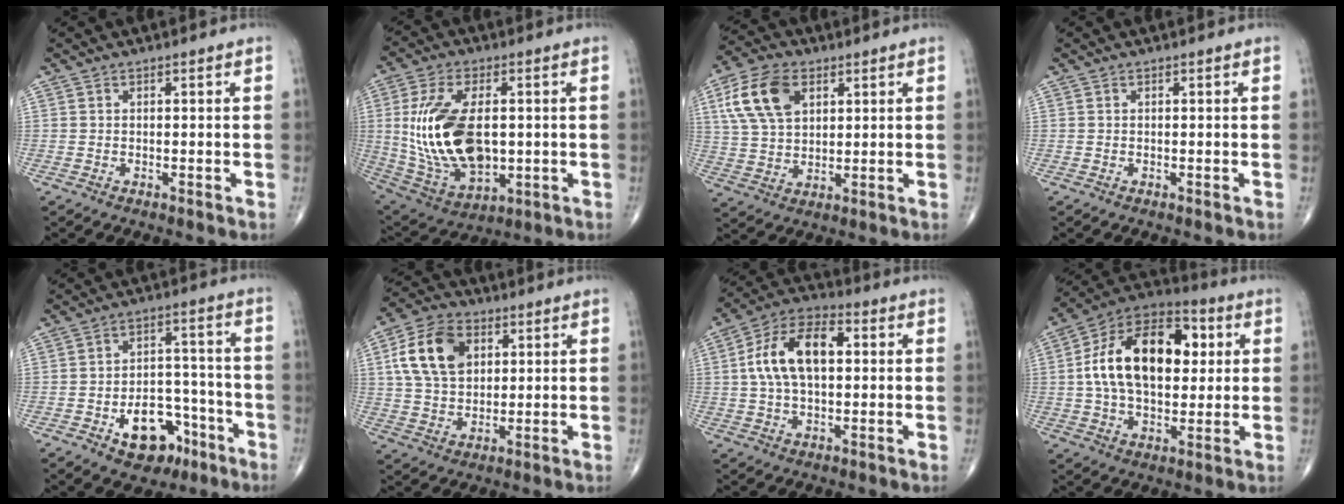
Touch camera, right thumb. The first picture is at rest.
{"total": 19.8, "force": [0.7, 10.9, 16.5], "torque": [-0.322, -0.014, 0.031]}
{"total": 12.5, "force": [4.7, 7.7, 8.7], "torque": [-0.157, -0.002, 0.091]}
{"total": 0.0}
{"total": 12.0, "force": [-5.9, 7.7, 7.1], "torque": [-0.061, 0.051, -0.081]}
{"total": 14.3, "force": [3.6, 10.9, 8.6], "torque": [-0.129, 0.005, 0.057]}
{"total": 14.2, "force": [2.1, 7.9, 11.6], "torque": [-0.209, 0.028, 0.030]}
{"total": 22.1, "force": [3.6, 13.2, 17.4], "torque": [-0.264, 0.018, 0.053]}